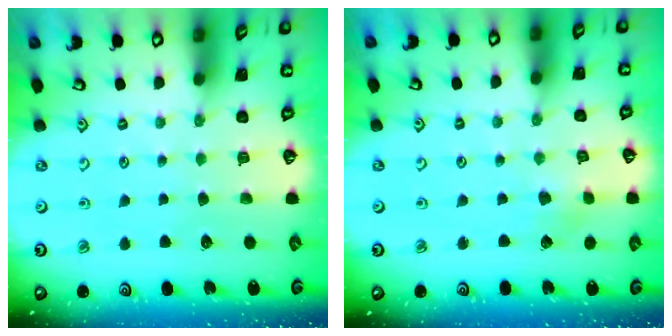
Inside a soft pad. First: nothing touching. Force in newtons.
{"total": 2.6, "press": 2.6, "slide": 0.5}